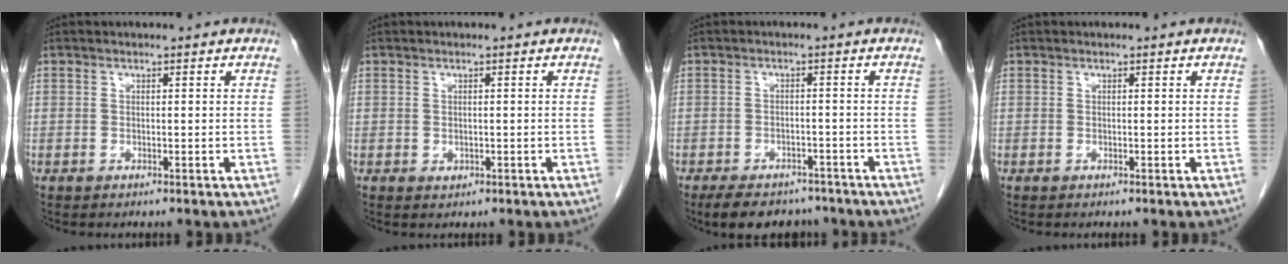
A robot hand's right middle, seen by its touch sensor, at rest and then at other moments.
{"total": 0.6, "force": [-0.1, 0.5, 0.4], "torque": [-0.011, -0.002, 0.001]}
{"total": 9.2, "force": [-7.5, 4.1, 3.4], "torque": [-0.050, -0.004, -0.104]}
{"total": 0.0}